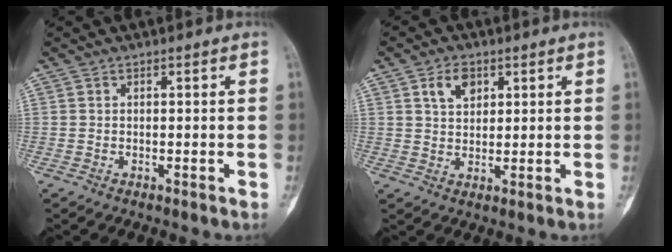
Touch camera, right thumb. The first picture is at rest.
{"total": 5.2, "force": [2.3, 3.4, 3.1], "torque": [-0.039, -0.008, 0.041]}